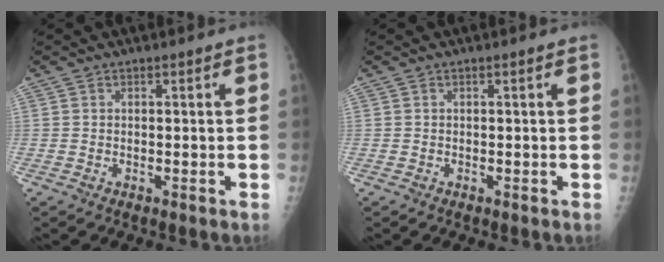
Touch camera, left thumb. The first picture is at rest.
{"total": 0.0}